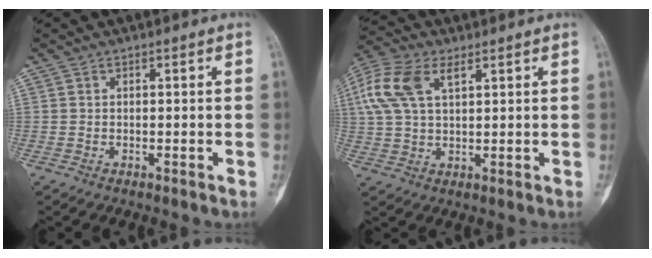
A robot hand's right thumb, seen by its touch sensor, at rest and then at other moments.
{"total": 11.9, "force": [4.8, 6.4, 8.9], "torque": [-0.197, 0.015, 0.090]}